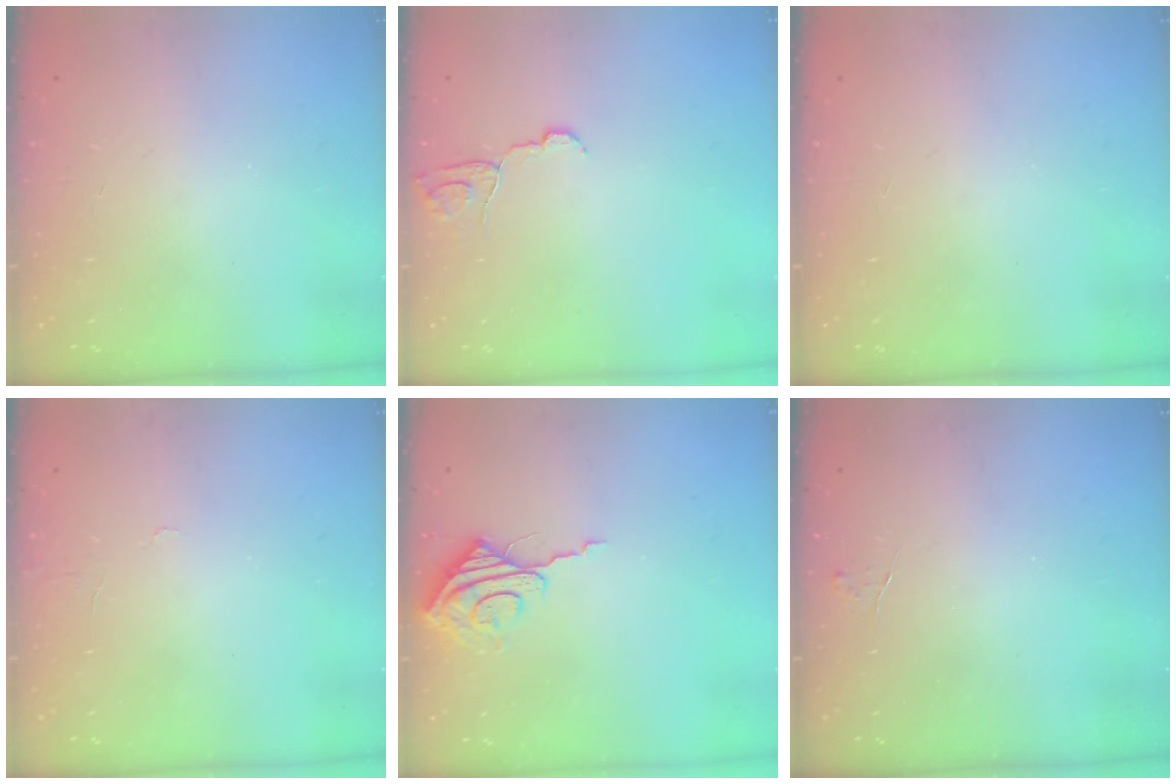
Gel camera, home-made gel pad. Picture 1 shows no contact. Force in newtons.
{"total": 6.6, "press": 6.6, "slide": 0.5}
{"total": 0.0}
{"total": 3.4, "press": 3.4, "slide": 0.3}
{"total": 8.6, "press": 8.5, "slide": 0.5}
{"total": 3.3, "press": 3.3, "slide": 0.4}